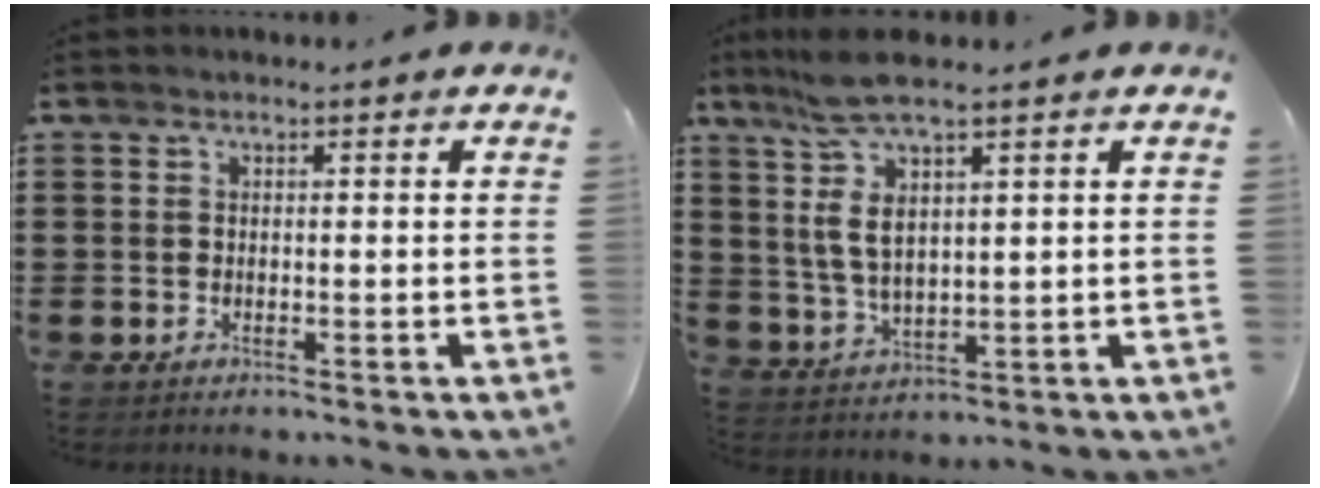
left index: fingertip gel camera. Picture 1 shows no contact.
{"total": 9.1, "force": [4.5, 2.6, 7.4], "torque": [-0.176, -0.009, 0.075]}